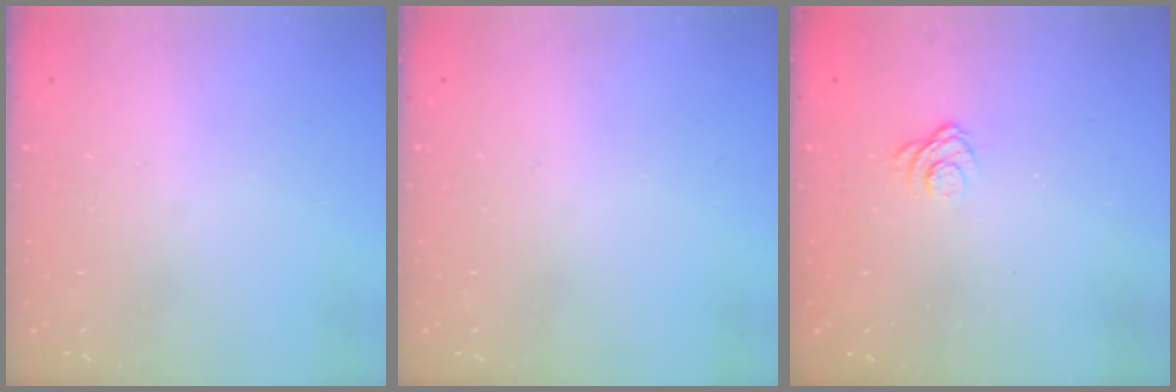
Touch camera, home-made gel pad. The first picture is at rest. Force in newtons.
{"total": 0.0}
{"total": 5.1, "press": 4.9, "slide": 1.3}